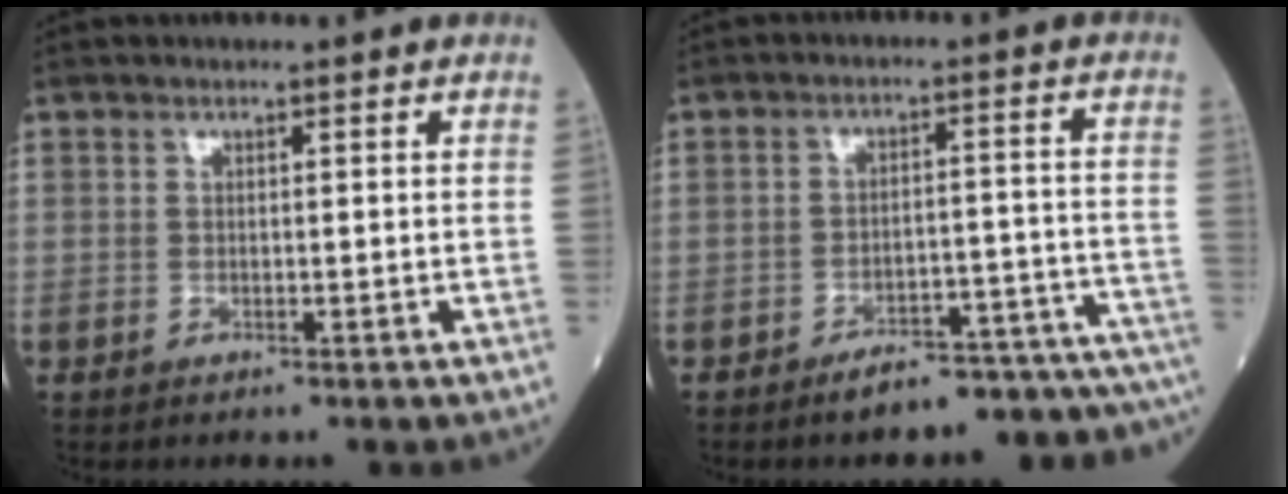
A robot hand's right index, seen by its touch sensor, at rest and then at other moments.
{"total": 14.0, "force": [-12.8, 2.9, 4.8], "torque": [-0.008, 0.042, -0.156]}